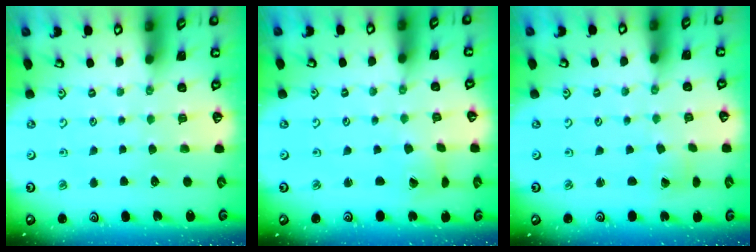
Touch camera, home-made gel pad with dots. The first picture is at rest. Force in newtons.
{"total": 2.1, "press": 2.1, "slide": 0.2}
{"total": 1.5, "press": 1.5, "slide": 0.1}